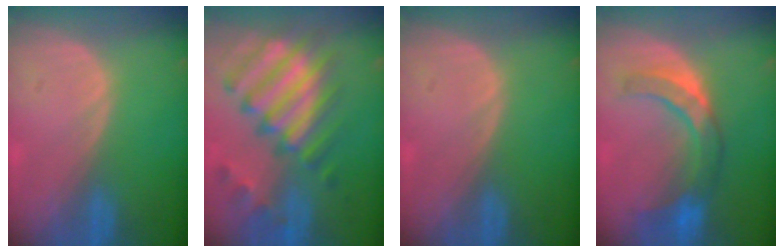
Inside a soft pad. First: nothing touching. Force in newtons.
{"total": 12.3, "press": 10.6, "slide": 6.2}
{"total": 0.0}
{"total": 7.6, "press": 7.5, "slide": 1.3}